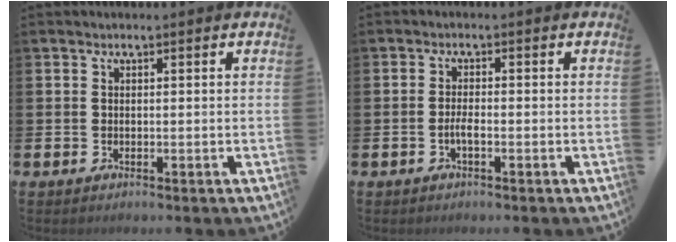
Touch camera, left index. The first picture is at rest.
{"total": 1.5, "force": [-0.7, 0.3, 1.3], "torque": [-0.024, 0.000, -0.013]}